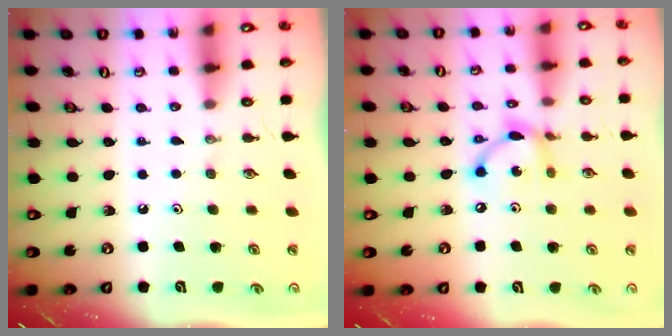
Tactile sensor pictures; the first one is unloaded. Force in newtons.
{"total": 9.9, "press": 9.9, "slide": 0.5}